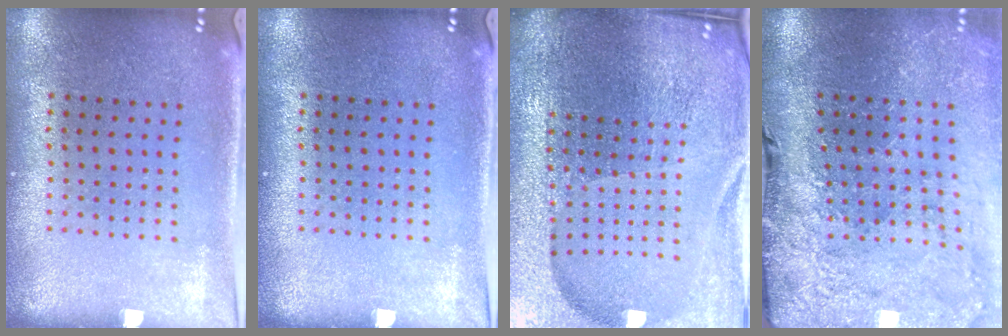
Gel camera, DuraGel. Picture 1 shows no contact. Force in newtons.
{"total": 0.0}
{"total": 5.8, "press": 5.2, "slide": 2.6}
{"total": 3.9, "press": 3.3, "slide": 2.2}